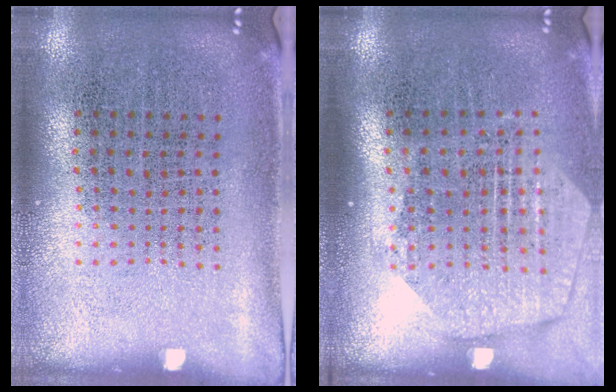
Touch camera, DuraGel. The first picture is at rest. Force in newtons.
{"total": 1.9, "press": 1.7, "slide": 0.9}